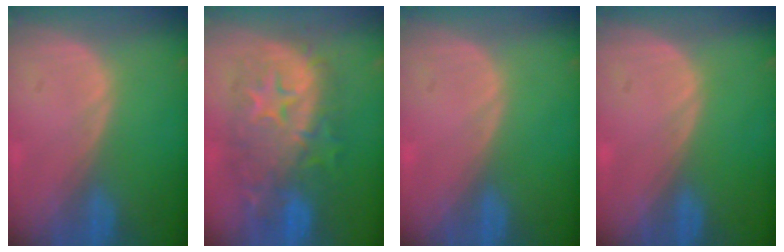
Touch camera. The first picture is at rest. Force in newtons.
{"total": 12.0, "press": 11.9, "slide": 1.2}
{"total": 0.0}
{"total": 0.0}